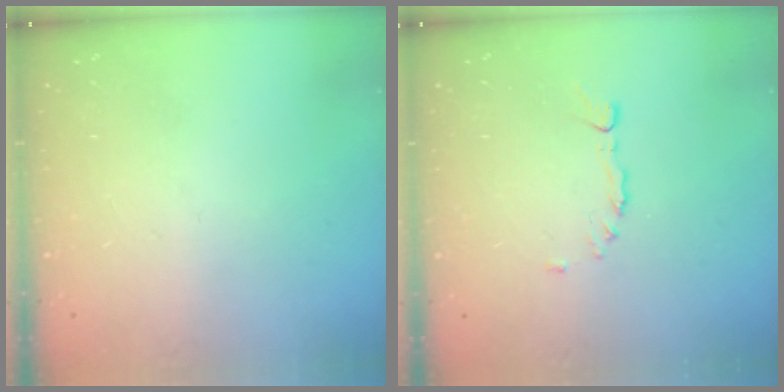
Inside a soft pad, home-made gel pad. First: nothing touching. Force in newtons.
{"total": 2.3, "press": 2.2, "slide": 0.7}